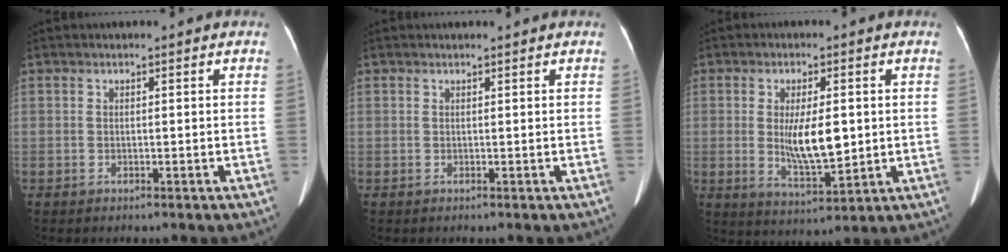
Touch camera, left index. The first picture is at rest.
{"total": 0.0}
{"total": 8.2, "force": [-0.7, 2.4, 7.8], "torque": [-0.146, -0.013, -0.003]}